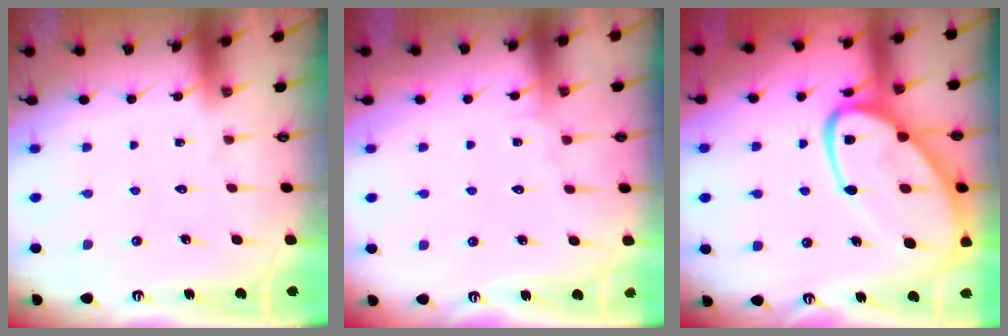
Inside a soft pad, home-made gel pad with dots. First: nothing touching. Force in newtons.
{"total": 2.7, "press": 2.7, "slide": 0.3}
{"total": 21.7, "press": 21.6, "slide": 2.0}